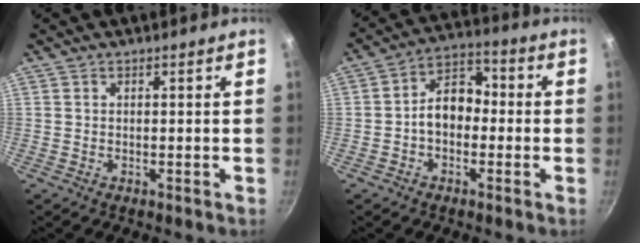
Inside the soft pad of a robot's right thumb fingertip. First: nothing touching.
{"total": 8.8, "force": [-1.2, 6.3, 5.9], "torque": [-0.055, 0.038, -0.037]}